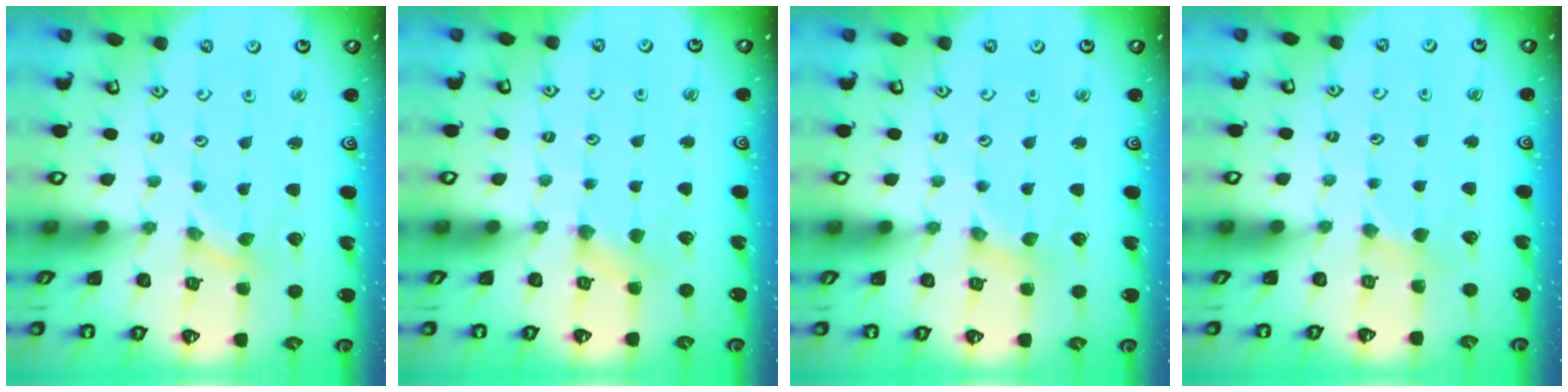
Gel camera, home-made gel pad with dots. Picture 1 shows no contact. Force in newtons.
{"total": 2.8, "press": 2.7, "slide": 0.6}
{"total": 0.0}
{"total": 1.9, "press": 1.9, "slide": 0.3}